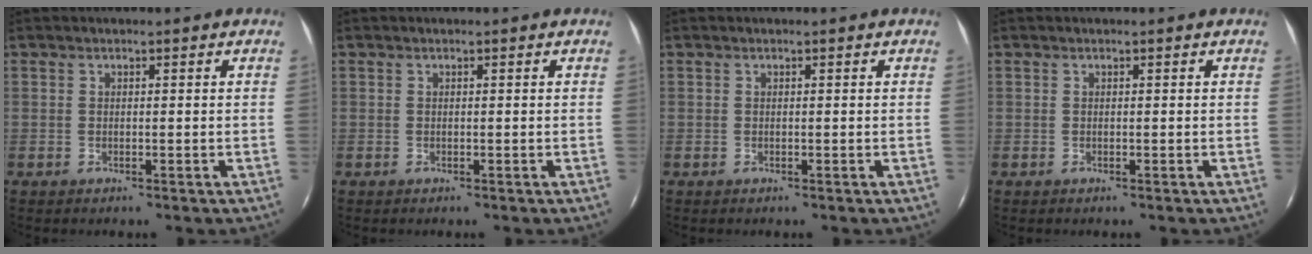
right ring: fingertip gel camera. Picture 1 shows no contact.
{"total": 0.0}
{"total": 0.0}
{"total": 0.0}